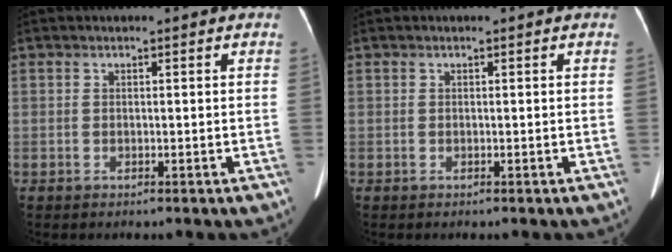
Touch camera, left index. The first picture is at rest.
{"total": 0.0}